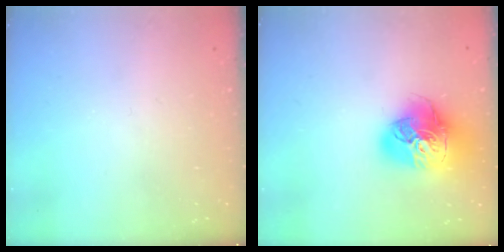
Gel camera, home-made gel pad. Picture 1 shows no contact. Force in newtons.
{"total": 19.4, "press": 19.3, "slide": 2.3}